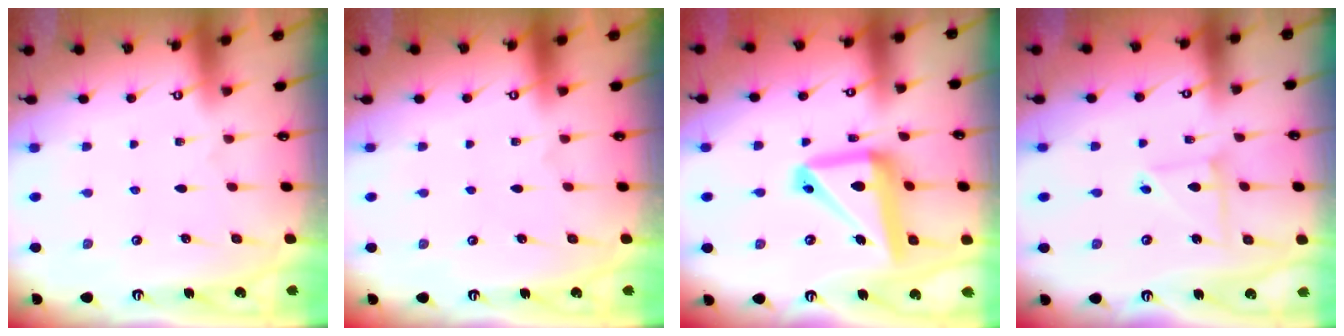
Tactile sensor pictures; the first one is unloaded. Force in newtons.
{"total": 0.0}
{"total": 17.3, "press": 17.2, "slide": 2.0}
{"total": 5.4, "press": 5.4, "slide": 0.4}